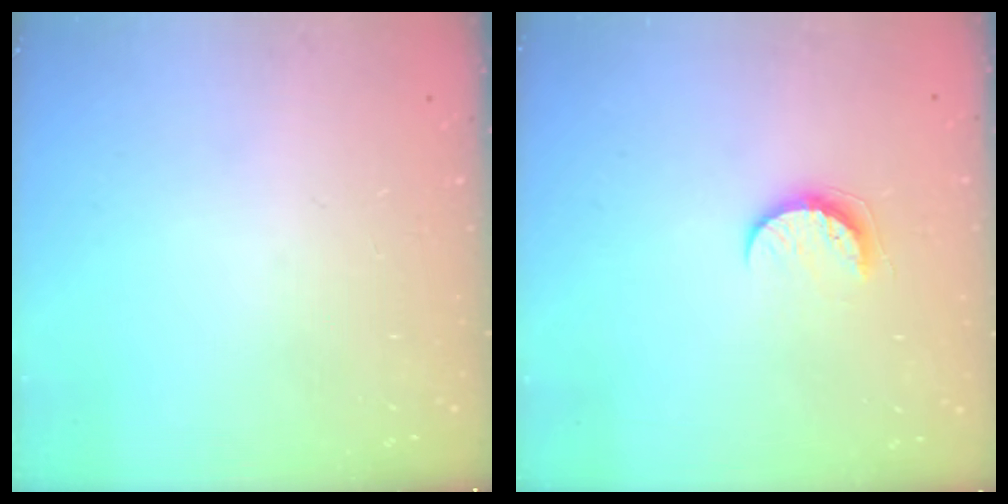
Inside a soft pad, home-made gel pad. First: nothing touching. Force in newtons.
{"total": 7.5, "press": 7.4, "slide": 0.4}